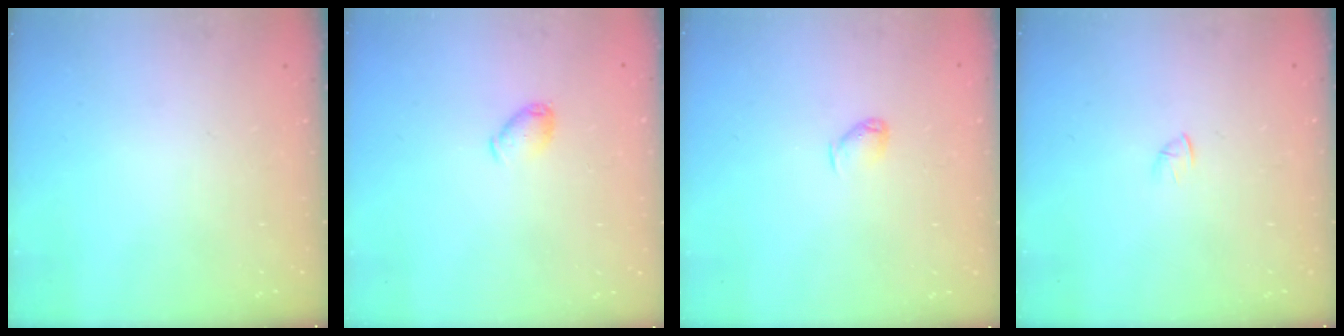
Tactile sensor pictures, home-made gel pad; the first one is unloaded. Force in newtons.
{"total": 6.0, "press": 5.9, "slide": 1.1}
{"total": 3.9, "press": 3.8, "slide": 0.5}
{"total": 1.2, "press": 1.1, "slide": 0.3}